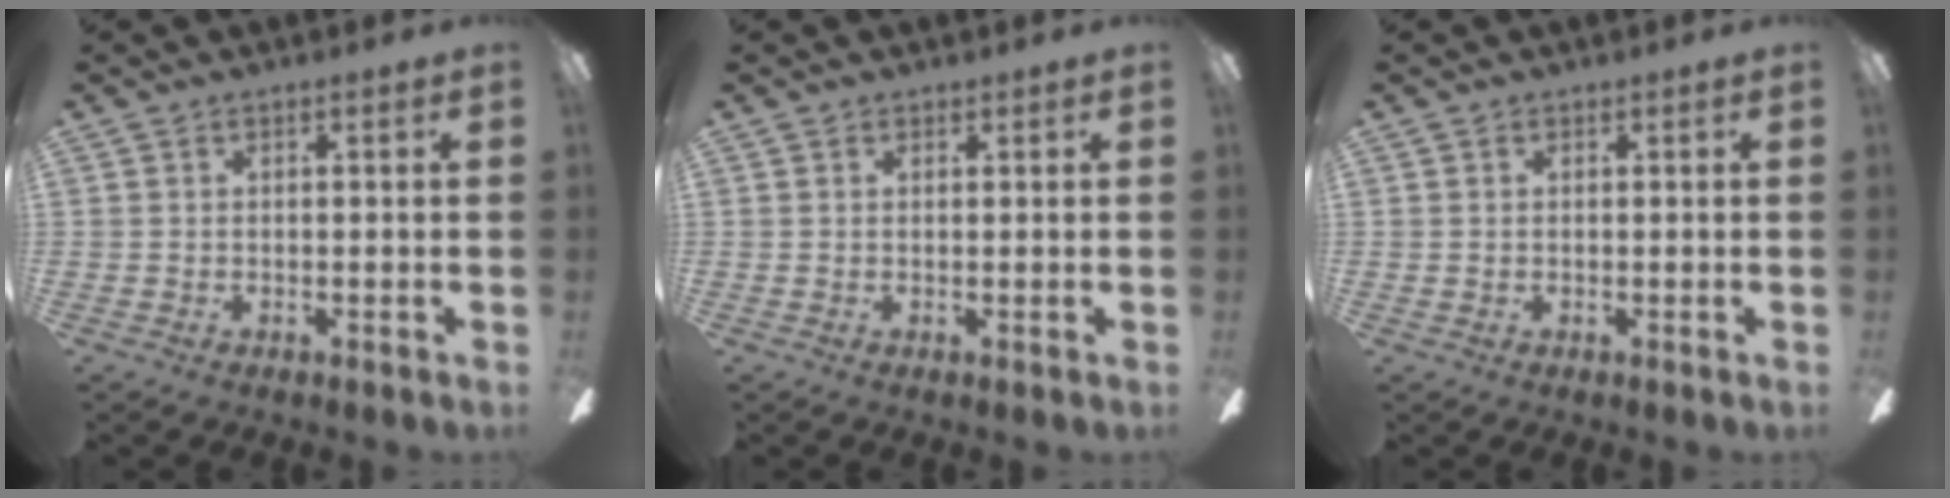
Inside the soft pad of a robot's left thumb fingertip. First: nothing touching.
{"total": 0.7, "force": [0.6, 0.4, 0.0], "torque": [-0.001, 0.001, 0.011]}
{"total": 0.6, "force": [0.4, 0.5, 0.1], "torque": [-0.002, 0.003, 0.006]}